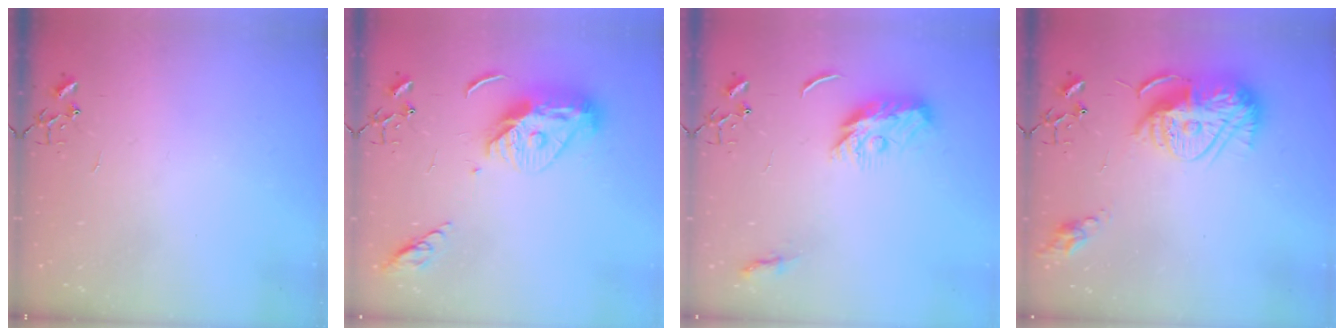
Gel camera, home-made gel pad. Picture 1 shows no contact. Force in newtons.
{"total": 12.7, "press": 12.7, "slide": 0.9}
{"total": 10.2, "press": 10.2, "slide": 0.1}
{"total": 15.8, "press": 15.8, "slide": 1.4}